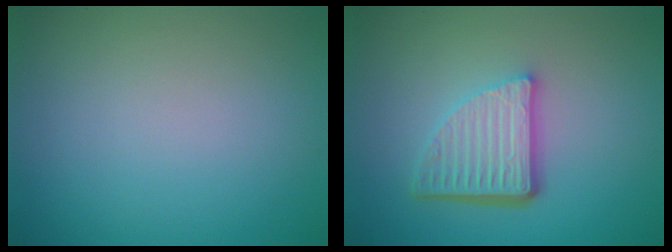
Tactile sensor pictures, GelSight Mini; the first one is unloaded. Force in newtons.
{"total": 5.4, "press": 3.7, "slide": 3.9}